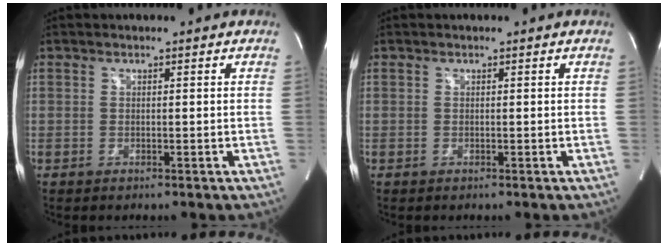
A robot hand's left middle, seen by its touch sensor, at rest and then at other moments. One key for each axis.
{"total": 0.0}